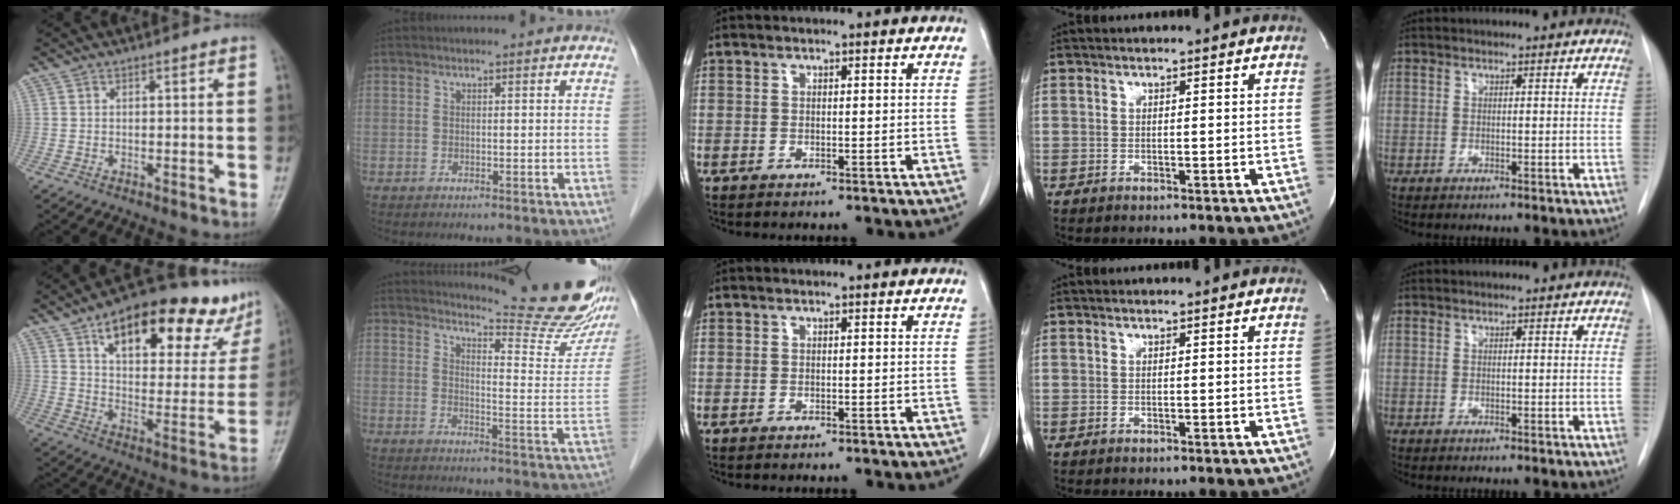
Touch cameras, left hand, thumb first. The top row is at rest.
{"thumb": {"total": 25.1, "force": [15.7, 10.3, 16.6], "torque": [-0.190, -0.032, 0.229]}, "index": {"total": 17.5, "force": [16.2, 1.0, 6.4], "torque": [-0.090, -0.105, 0.186]}}